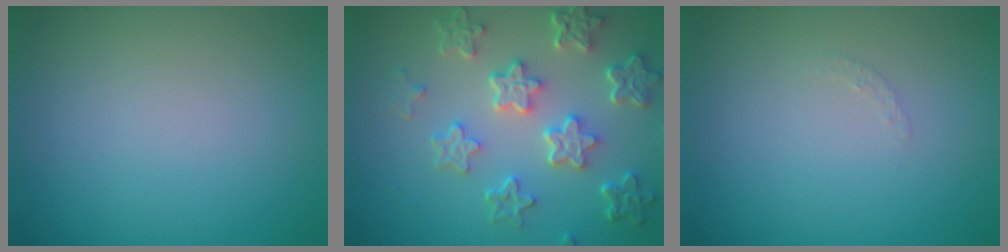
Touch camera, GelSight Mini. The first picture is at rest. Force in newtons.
{"total": 6.2, "press": 4.8, "slide": 4.0}
{"total": 0.7, "press": 0.7, "slide": 0.1}